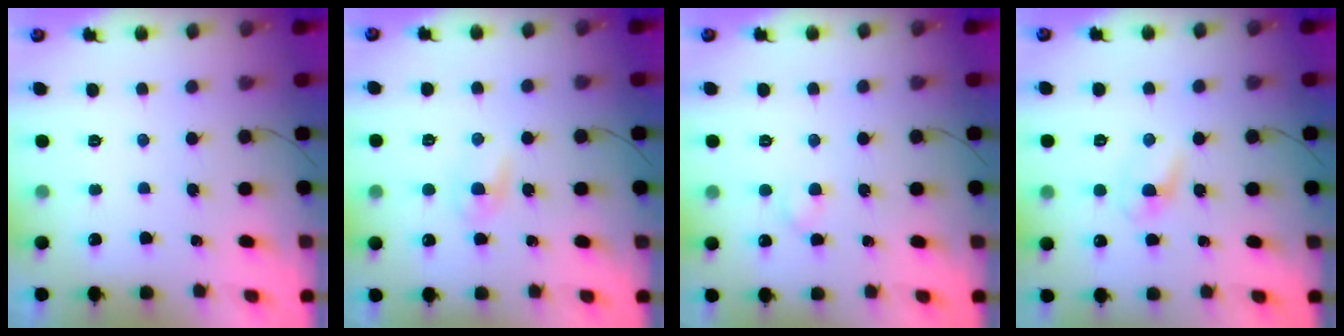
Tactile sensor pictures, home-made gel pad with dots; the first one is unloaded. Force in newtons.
{"total": 2.2, "press": 2.0, "slide": 0.9}
{"total": 2.7, "press": 2.5, "slide": 1.1}
{"total": 2.9, "press": 2.6, "slide": 1.3}